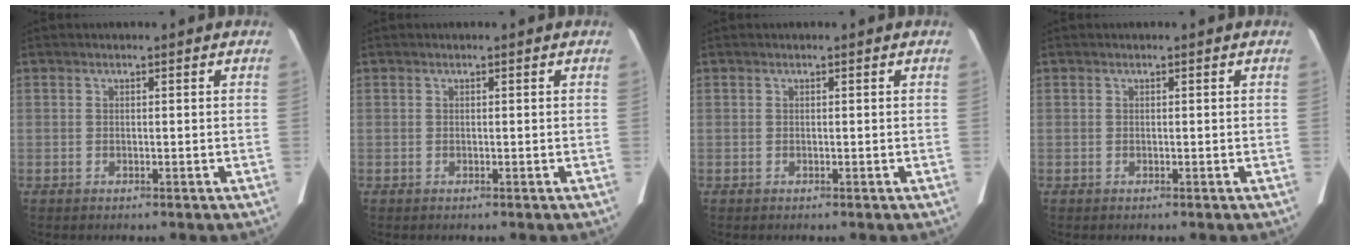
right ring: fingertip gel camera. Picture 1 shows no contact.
{"total": 0.0}
{"total": 0.0}
{"total": 0.0}